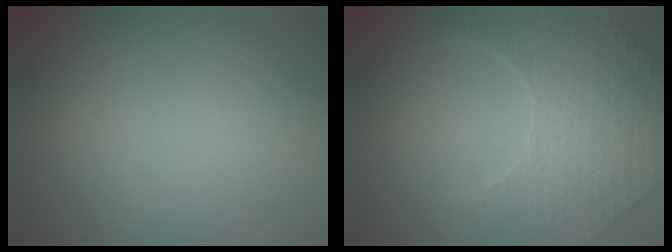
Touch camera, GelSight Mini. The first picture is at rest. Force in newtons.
{"total": 5.2, "press": 3.6, "slide": 3.8}